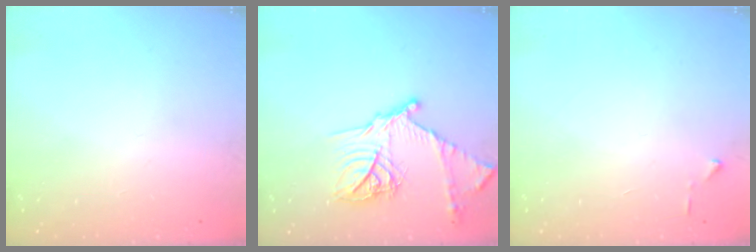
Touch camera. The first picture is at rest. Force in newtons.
{"total": 18.3, "press": 18.2, "slide": 1.7}
{"total": 3.2, "press": 3.2, "slide": 0.4}